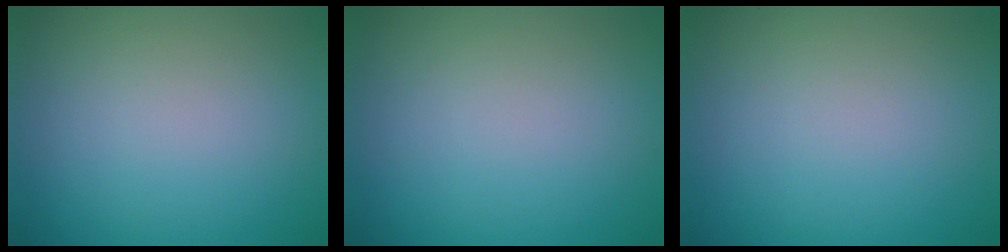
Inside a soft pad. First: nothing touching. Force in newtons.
{"total": 0.0}
{"total": 0.0}